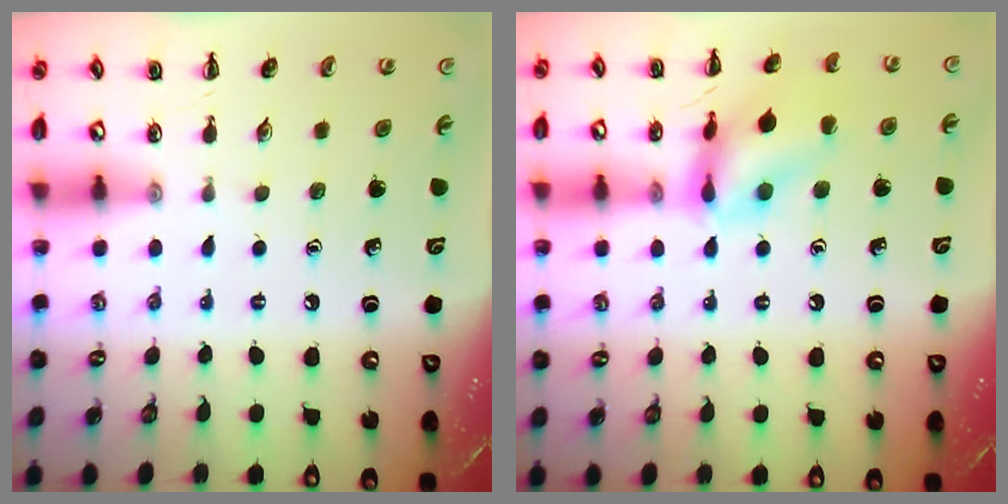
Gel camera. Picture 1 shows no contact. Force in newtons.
{"total": 14.2, "press": 14.1, "slide": 1.4}